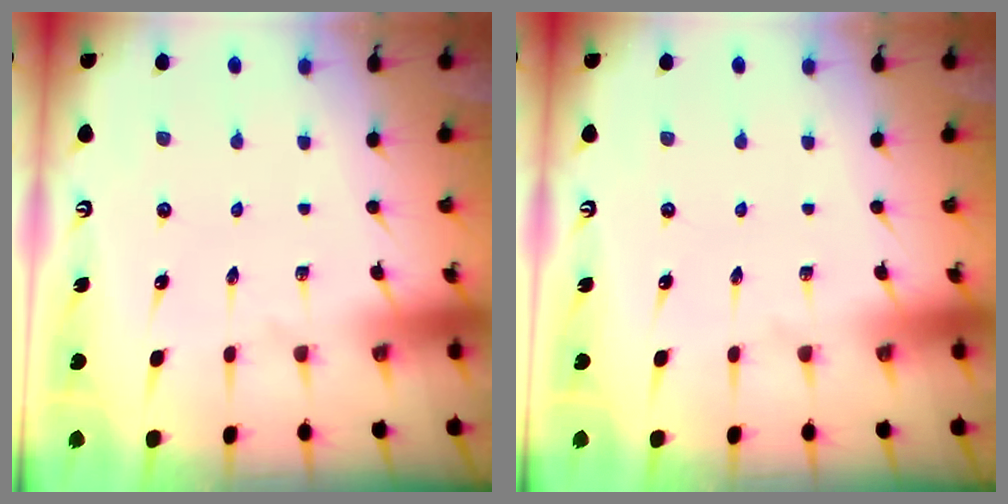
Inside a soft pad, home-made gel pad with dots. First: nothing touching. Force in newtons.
{"total": 0.0}